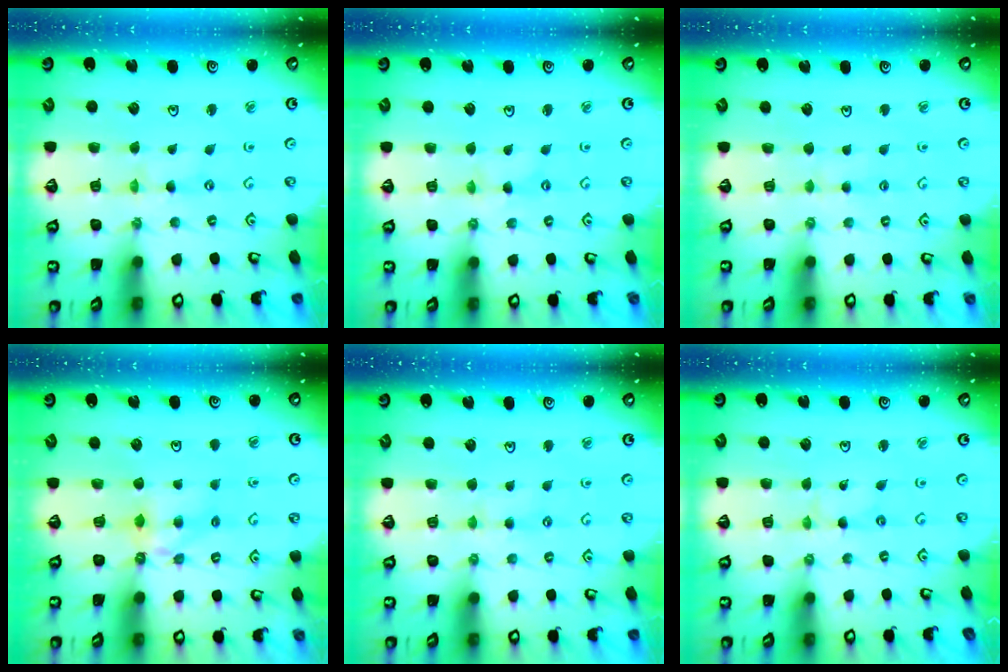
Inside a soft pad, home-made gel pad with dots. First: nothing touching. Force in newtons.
{"total": 0.7, "press": 0.6, "slide": 0.2}
{"total": 2.7, "press": 2.6, "slide": 0.4}
{"total": 5.8, "press": 5.8, "slide": 0.3}
{"total": 2.5, "press": 2.4, "slide": 0.5}
{"total": 0.0}